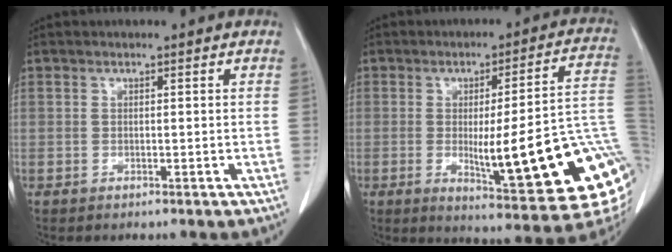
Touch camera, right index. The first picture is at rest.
{"total": 23.3, "force": [-4.4, 2.9, 22.7], "torque": [-0.207, 0.001, -0.048]}